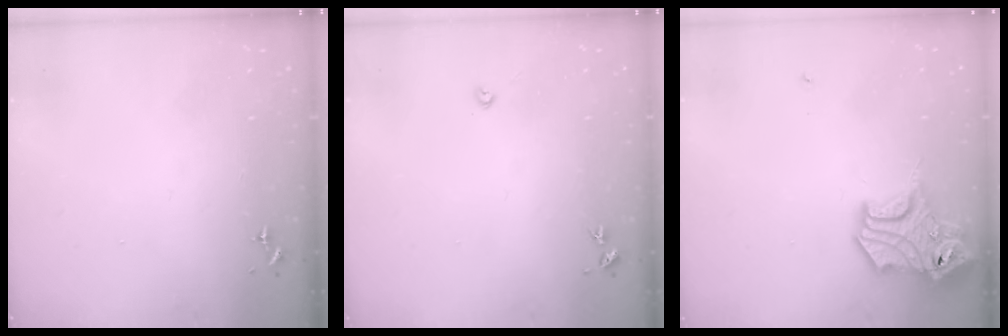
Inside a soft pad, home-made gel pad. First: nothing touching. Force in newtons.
{"total": 2.2, "press": 2.2, "slide": 0.3}
{"total": 14.1, "press": 14.0, "slide": 1.9}